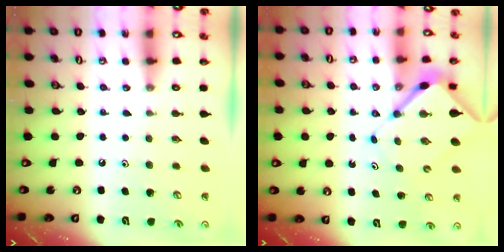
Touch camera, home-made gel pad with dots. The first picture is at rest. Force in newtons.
{"total": 9.4, "press": 9.4, "slide": 1.0}